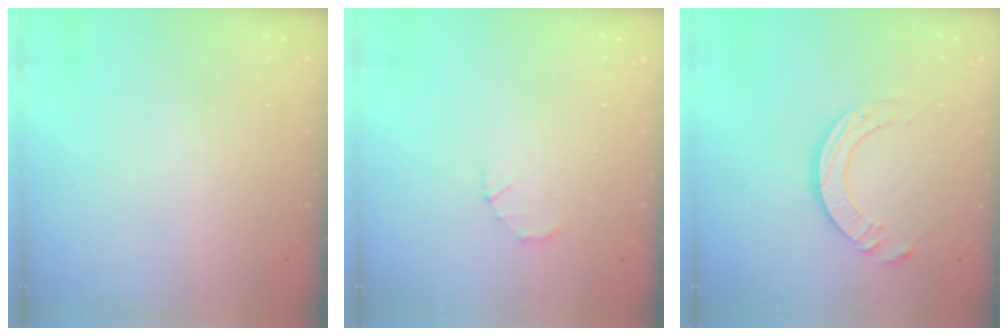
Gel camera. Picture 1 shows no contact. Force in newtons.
{"total": 1.4, "press": 1.3, "slide": 0.3}
{"total": 10.7, "press": 10.7, "slide": 1.1}